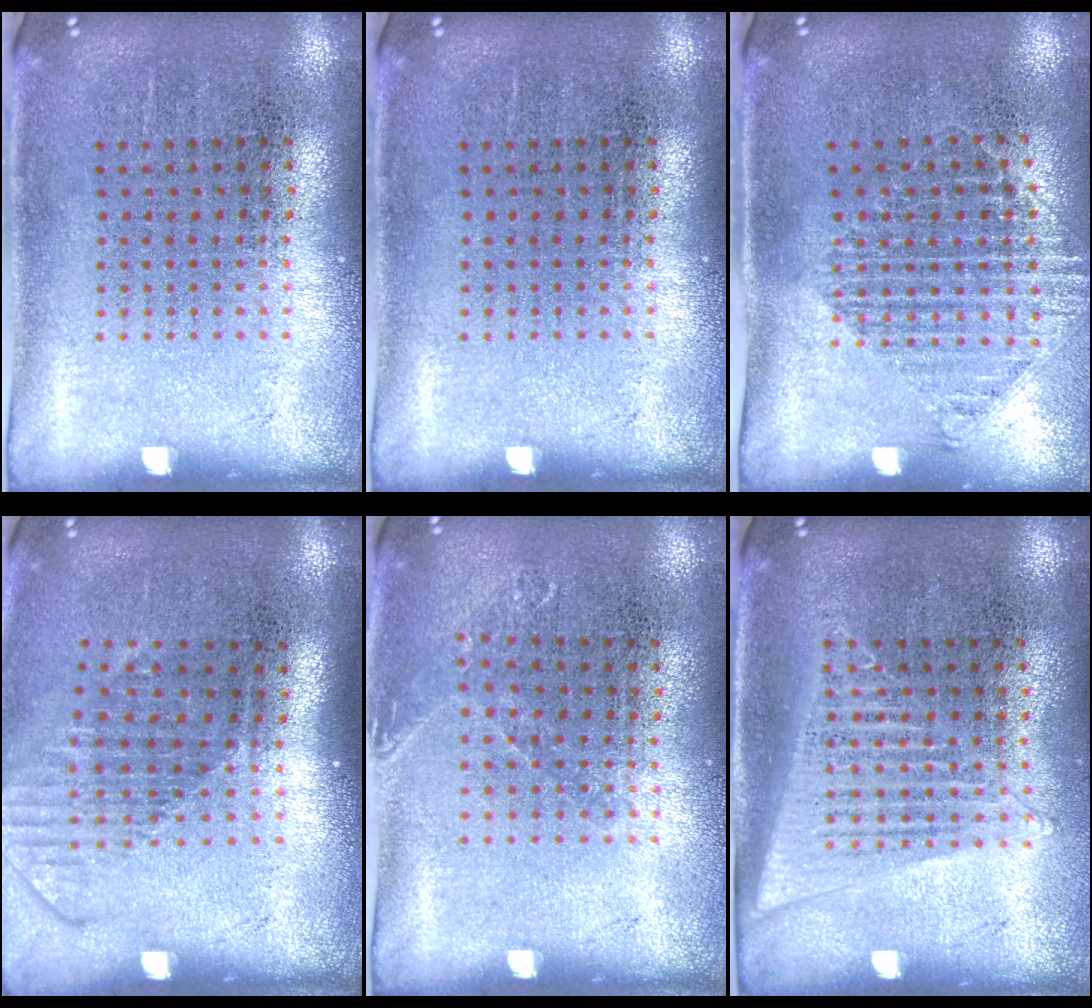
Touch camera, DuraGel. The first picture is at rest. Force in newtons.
{"total": 0.0}
{"total": 1.4, "press": 1.2, "slide": 0.7}
{"total": 1.6, "press": 1.2, "slide": 1.0}
{"total": 0.8, "press": 0.8, "slide": 0.1}
{"total": 1.4, "press": 1.3, "slide": 0.5}